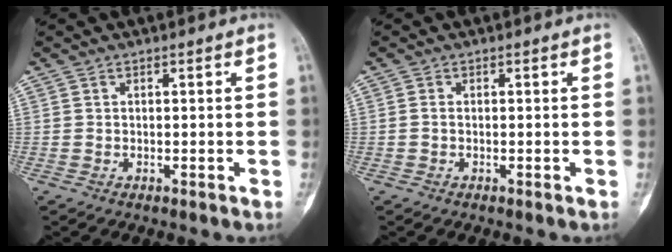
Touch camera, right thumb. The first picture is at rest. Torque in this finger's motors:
{"motor_torque": [-0.48, -0.48, 0.31, 0.01, -0.06]}